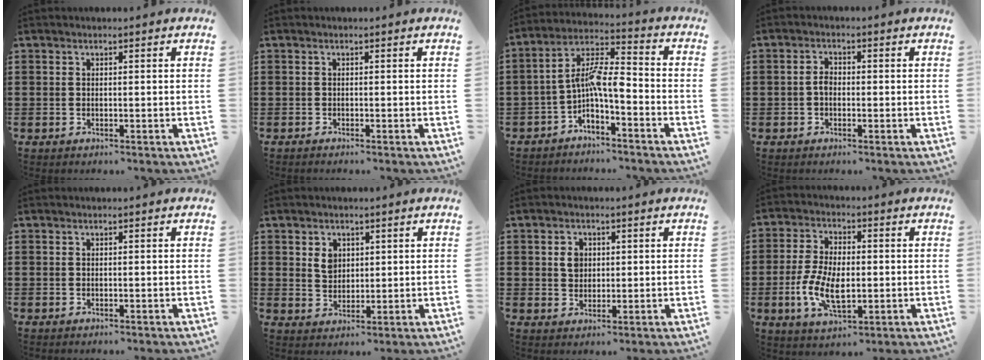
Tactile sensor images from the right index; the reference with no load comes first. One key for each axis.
{"total": 0.5, "fx": -0.5, "fy": -0.1, "fz": 0.0, "tx": 0.000, "ty": -0.002, "tz": -0.010}
{"total": 7.4, "fx": -2.2, "fy": 2.6, "fz": 6.6, "tx": -0.134, "ty": 0.001, "tz": -0.044}
{"total": 2.1, "fx": -0.5, "fy": 1.3, "fz": 1.6, "tx": -0.039, "ty": 0.000, "tz": -0.013}
{"total": 0.0}
{"total": 3.2, "fx": 1.3, "fy": 2.5, "fz": 1.6, "tx": -0.032, "ty": 0.006, "tz": 0.022}
{"total": 2.9, "fx": 0.6, "fy": 2.4, "fz": 1.6, "tx": -0.038, "ty": 0.011, "tz": 0.010}
{"total": 8.1, "fx": -1.5, "fy": 4.0, "fz": 6.9, "tx": -0.160, "ty": -0.003, "tz": -0.034}